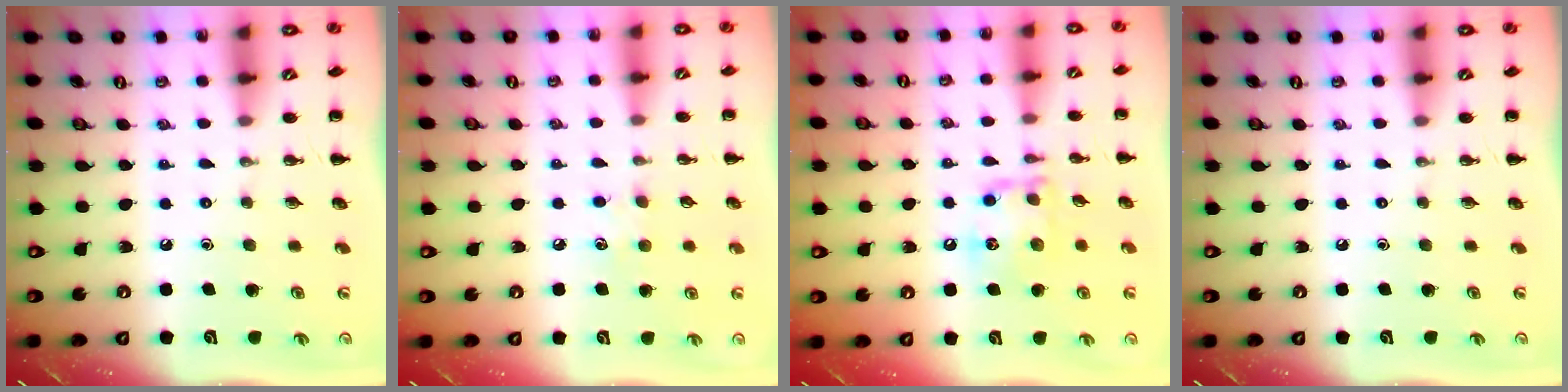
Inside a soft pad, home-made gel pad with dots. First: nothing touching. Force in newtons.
{"total": 5.8, "press": 5.6, "slide": 1.6}
{"total": 13.4, "press": 13.3, "slide": 1.3}
{"total": 0.0}